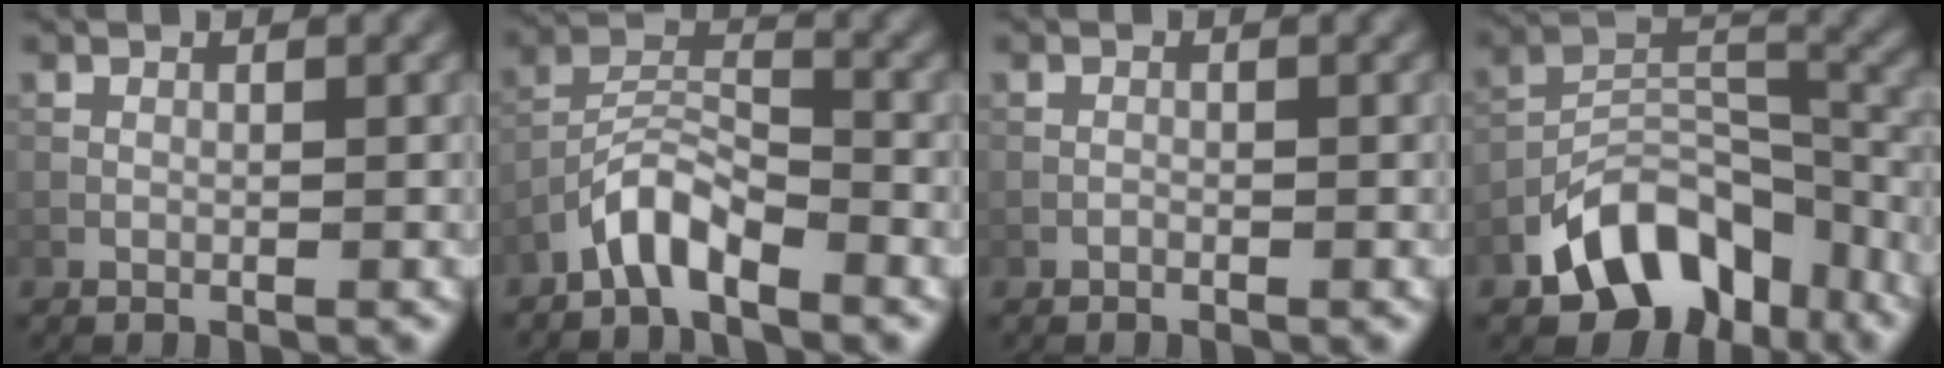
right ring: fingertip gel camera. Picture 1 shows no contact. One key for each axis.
{"total": 4.0, "fx": -3.1, "fy": 1.2, "fz": 2.3, "tx": -0.040, "ty": 0.016, "tz": -0.066}
{"total": 0.0}
{"total": 9.4, "fx": -5.9, "fy": 5.5, "fz": 4.8, "tx": -0.064, "ty": 0.000, "tz": -0.110}